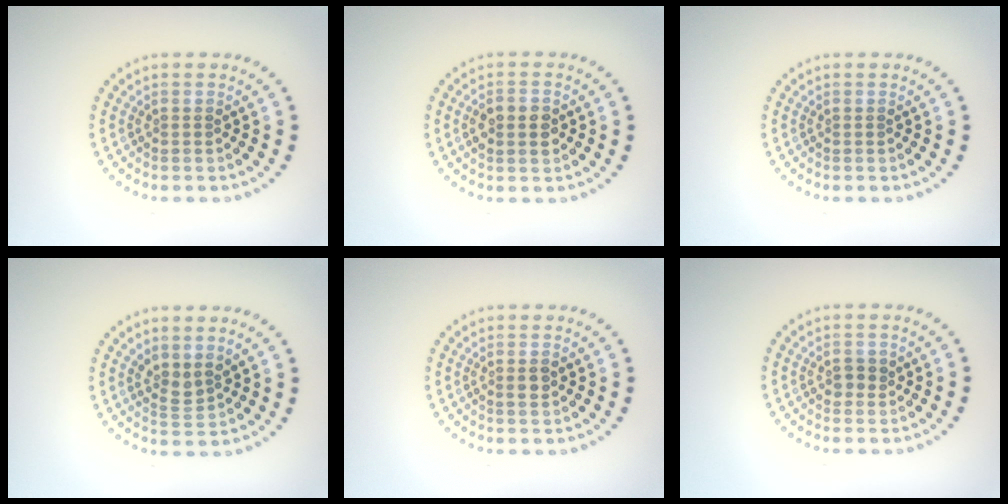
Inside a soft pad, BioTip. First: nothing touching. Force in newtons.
{"total": 2.3, "press": 2.3, "slide": 0.0}
{"total": 0.0}
{"total": 1.9, "press": 1.5, "slide": 1.2}
{"total": 1.1, "press": 1.0, "slide": 0.3}
{"total": 1.3, "press": 1.3, "slide": 0.4}